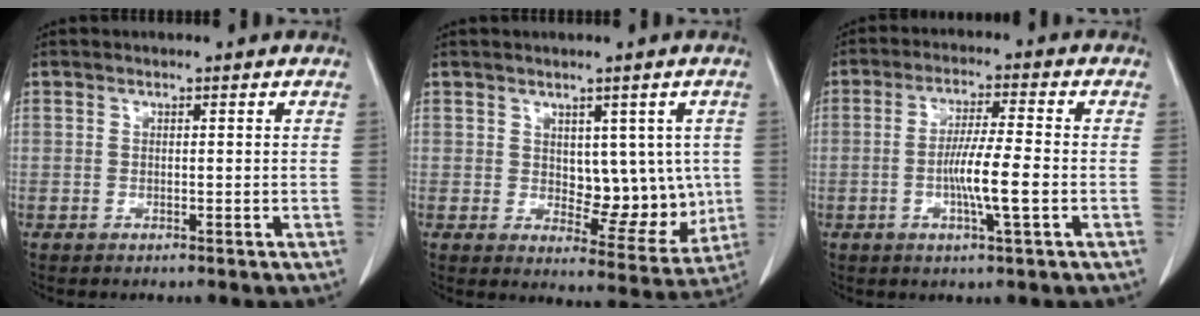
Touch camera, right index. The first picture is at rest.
{"total": 8.5, "force": [1.0, 4.8, 6.9], "torque": [-0.068, -0.001, 0.032]}
{"total": 7.2, "force": [-1.6, 0.0, 7.0], "torque": [-0.126, -0.003, -0.030]}